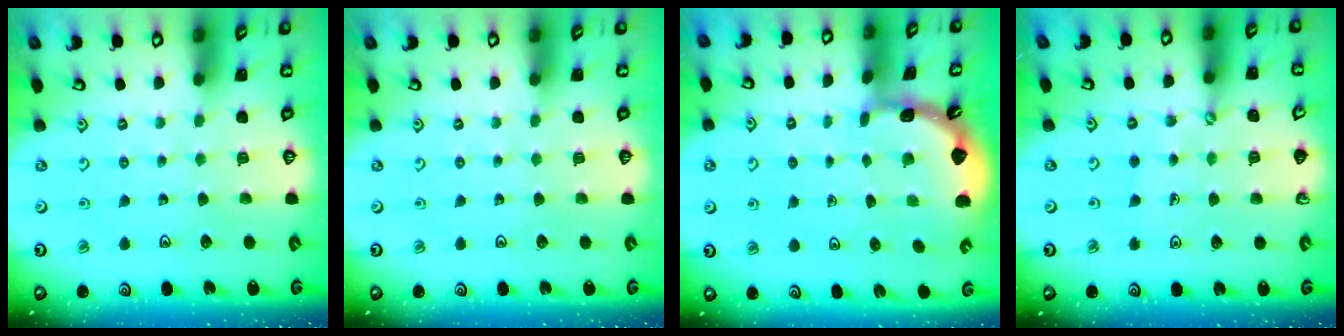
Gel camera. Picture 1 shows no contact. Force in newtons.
{"total": 0.0}
{"total": 1.8, "press": 1.8, "slide": 0.1}
{"total": 2.5, "press": 2.5, "slide": 0.2}